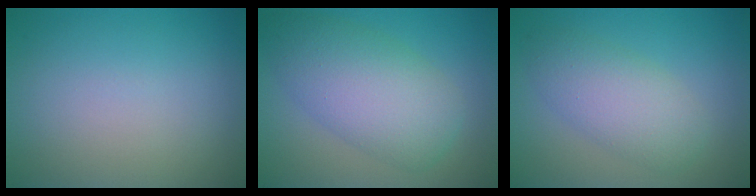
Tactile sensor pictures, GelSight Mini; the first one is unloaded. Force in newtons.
{"total": 7.1, "press": 7.1, "slide": 0.3}
{"total": 4.4, "press": 4.4, "slide": 0.1}